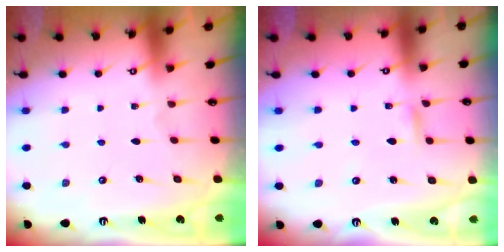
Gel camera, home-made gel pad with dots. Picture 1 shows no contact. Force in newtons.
{"total": 1.9, "press": 1.9, "slide": 0.1}